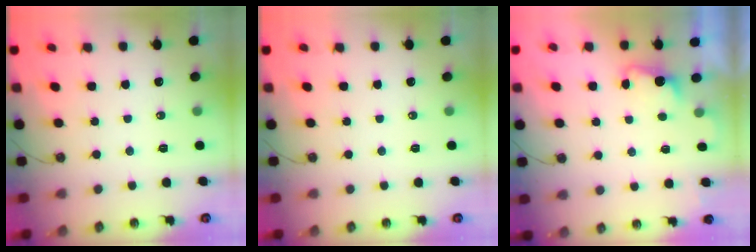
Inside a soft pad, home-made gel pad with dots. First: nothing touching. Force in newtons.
{"total": 0.0}
{"total": 2.6, "press": 2.4, "slide": 1.0}